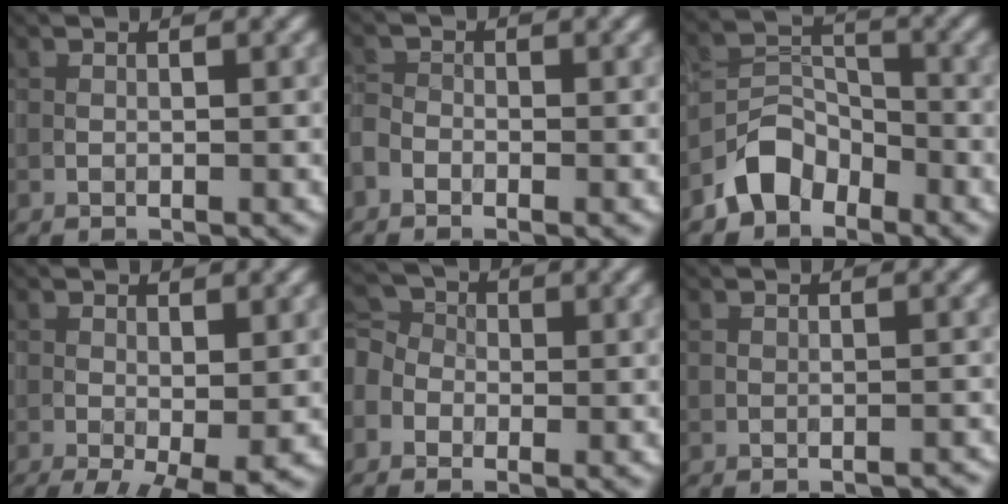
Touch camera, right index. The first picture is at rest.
{"total": 1.5, "force": [-1.1, 0.9, 0.7], "torque": [-0.015, 0.002, -0.027]}
{"total": 4.1, "force": [-2.9, 2.7, 1.2], "torque": [-0.012, 0.007, -0.059]}
{"total": 4.6, "force": [-1.7, 1.5, 4.1], "torque": [-0.062, -0.010, -0.022]}
{"total": 4.1, "force": [-1.3, 3.3, 2.1], "torque": [-0.044, 0.008, -0.033]}
{"total": 0.9, "force": [-0.9, 0.2, 0.1], "torque": [0.003, 0.005, -0.014]}